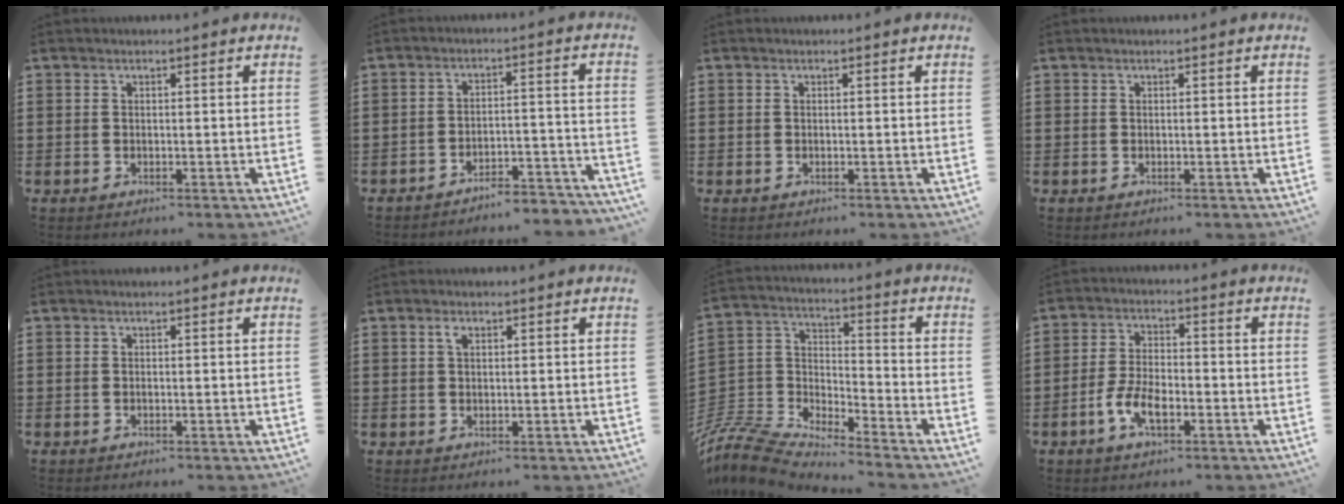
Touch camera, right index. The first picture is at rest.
{"total": 4.8, "force": [-4.7, 0.1, 0.9], "torque": [-0.019, 0.003, -0.096]}
{"total": 0.0}
{"total": 0.0}
{"total": 0.0}
{"total": 1.4, "force": [0.6, 0.7, 1.0], "torque": [-0.023, 0.006, 0.010]}
{"total": 7.3, "force": [-7.1, 1.3, 1.1], "torque": [-0.066, -0.014, -0.158]}
{"total": 5.9, "force": [-2.9, 2.6, 4.4], "torque": [-0.108, -0.004, -0.061]}